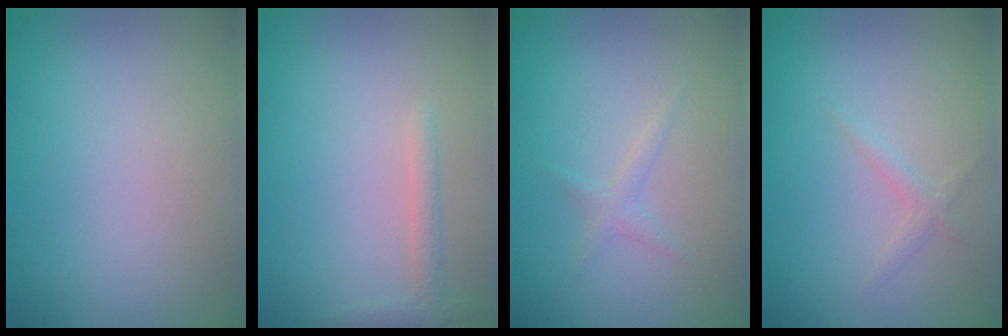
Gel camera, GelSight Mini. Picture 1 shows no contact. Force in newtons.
{"total": 1.3, "press": 1.3, "slide": 0.1}
{"total": 1.0, "press": 1.0, "slide": 0.1}
{"total": 0.9, "press": 0.9, "slide": 0.1}